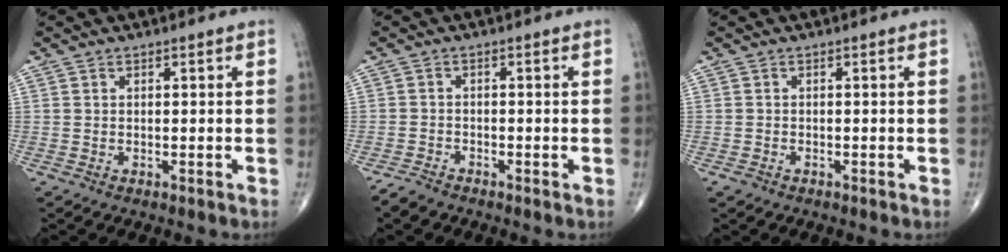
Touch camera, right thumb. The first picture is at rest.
{"total": 2.2, "force": [-1.9, 0.8, 0.6], "torque": [-0.017, -0.004, -0.040]}
{"total": 1.0, "force": [-0.6, 0.7, 0.3], "torque": [-0.008, 0.001, -0.012]}